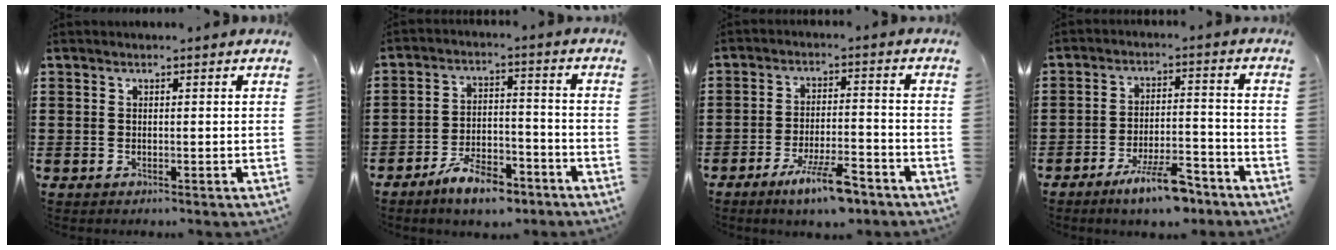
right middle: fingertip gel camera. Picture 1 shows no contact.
{"total": 7.8, "force": [-6.1, 2.5, 4.2], "torque": [-0.081, 0.007, -0.113]}
{"total": 7.7, "force": [-5.3, 1.5, 5.4], "torque": [-0.102, 0.000, -0.095]}
{"total": 8.3, "force": [-6.1, 1.7, 5.4], "torque": [-0.093, 0.006, -0.108]}